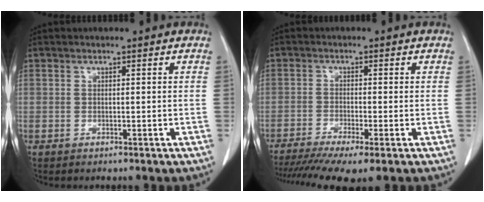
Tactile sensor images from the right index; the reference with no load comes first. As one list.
[{"total": 10.0, "force": [-7.0, 1.2, 7.0], "torque": [-0.116, -0.013, -0.118]}]